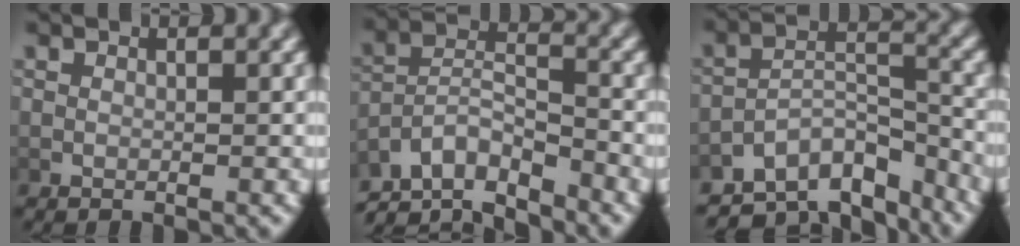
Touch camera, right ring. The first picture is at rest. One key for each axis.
{"total": 9.1, "fx": -6.0, "fy": 5.4, "fz": 4.4, "tx": -0.087, "ty": -0.040, "tz": -0.093}
{"total": 9.1, "fx": -5.8, "fy": 5.0, "fz": 4.9, "tx": -0.069, "ty": -0.023, "tz": -0.088}